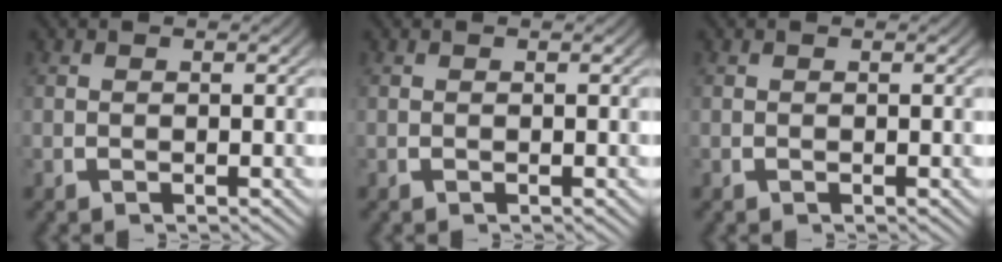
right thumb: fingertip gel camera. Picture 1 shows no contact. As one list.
[{"total": 0.0}, {"total": 0.0}]